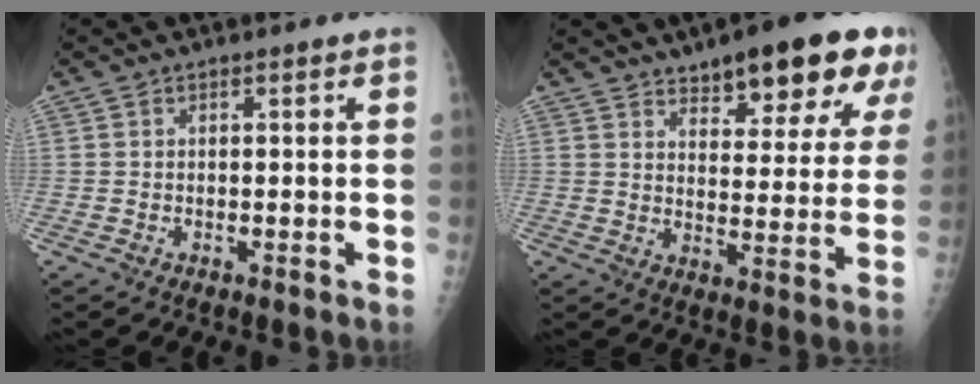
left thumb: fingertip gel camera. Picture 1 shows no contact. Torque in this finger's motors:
{"motor_torque": [0.41, 0.37, 0.11, -0.35, 0.10]}